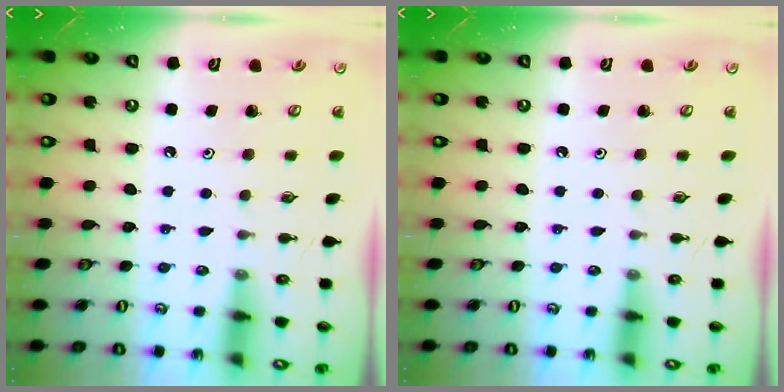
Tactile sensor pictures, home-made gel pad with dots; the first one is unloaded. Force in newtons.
{"total": 0.0}